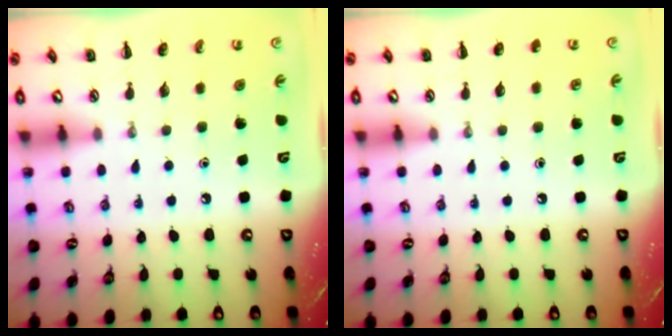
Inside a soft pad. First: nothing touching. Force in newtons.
{"total": 0.0}